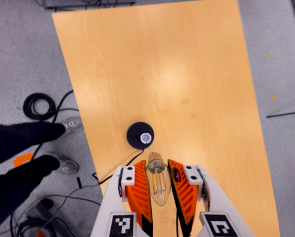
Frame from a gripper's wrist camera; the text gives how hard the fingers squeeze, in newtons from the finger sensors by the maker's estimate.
{"total": 16.4, "left": 16.4, "right": 16.5}